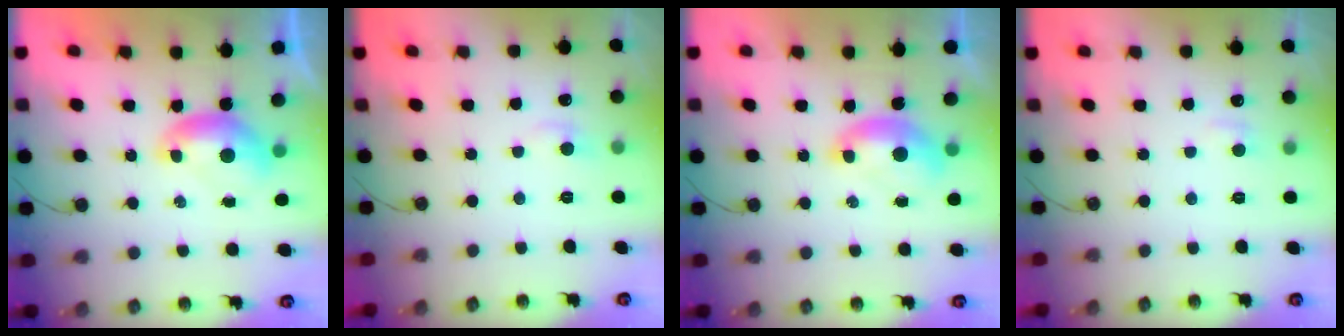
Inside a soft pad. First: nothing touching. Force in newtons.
{"total": 1.2, "press": 0.8, "slide": 0.8}
{"total": 1.7, "press": 1.6, "slide": 0.6}
{"total": 1.1, "press": 0.9, "slide": 0.6}